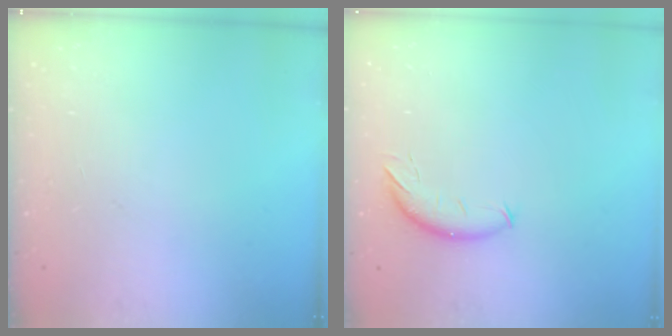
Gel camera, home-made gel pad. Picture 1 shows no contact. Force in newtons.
{"total": 7.5, "press": 7.5, "slide": 0.6}